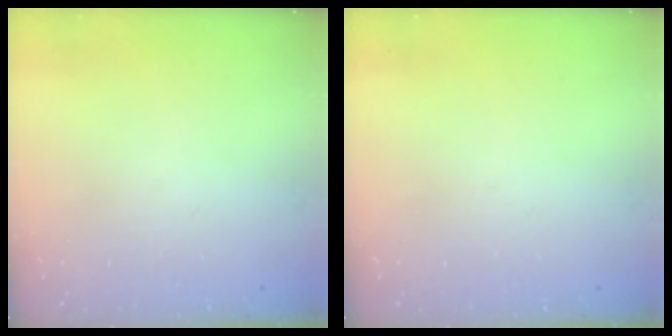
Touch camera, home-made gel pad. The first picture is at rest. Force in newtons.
{"total": 0.0}